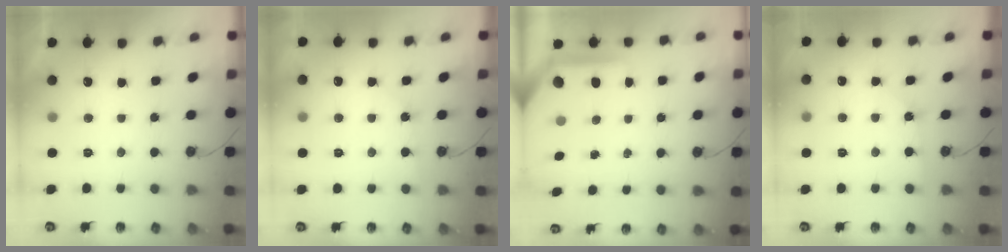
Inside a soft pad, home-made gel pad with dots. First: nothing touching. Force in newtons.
{"total": 4.0, "press": 3.9, "slide": 0.5}
{"total": 6.5, "press": 6.5, "slide": 0.5}
{"total": 3.5, "press": 3.5, "slide": 0.6}